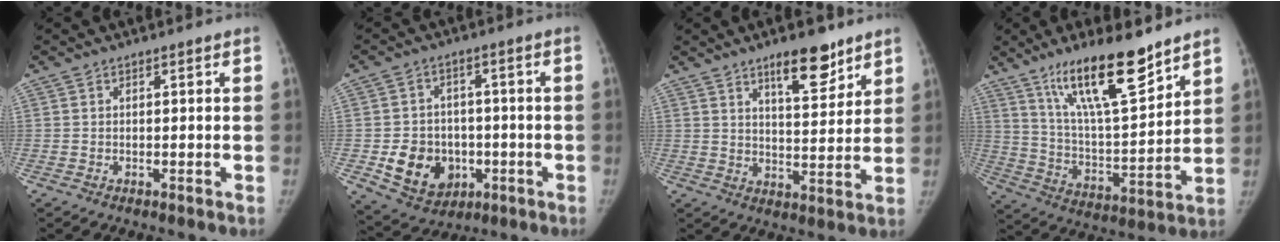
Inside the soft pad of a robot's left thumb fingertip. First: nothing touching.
{"total": 11.5, "force": [-2.8, 9.5, 5.8], "torque": [-0.061, 0.009, -0.031]}
{"total": 9.7, "force": [6.7, 3.3, 6.2], "torque": [-0.071, -0.046, 0.106]}
{"total": 18.2, "force": [12.5, 4.2, 12.5], "torque": [-0.189, -0.073, 0.227]}